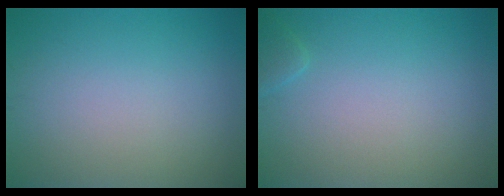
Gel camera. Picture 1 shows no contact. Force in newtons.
{"total": 0.9, "press": 0.9, "slide": 0.1}